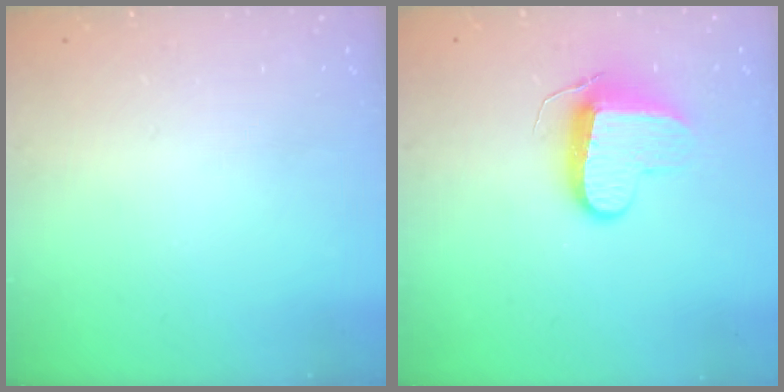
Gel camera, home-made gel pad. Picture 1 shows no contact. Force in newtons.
{"total": 9.9, "press": 9.9, "slide": 0.2}